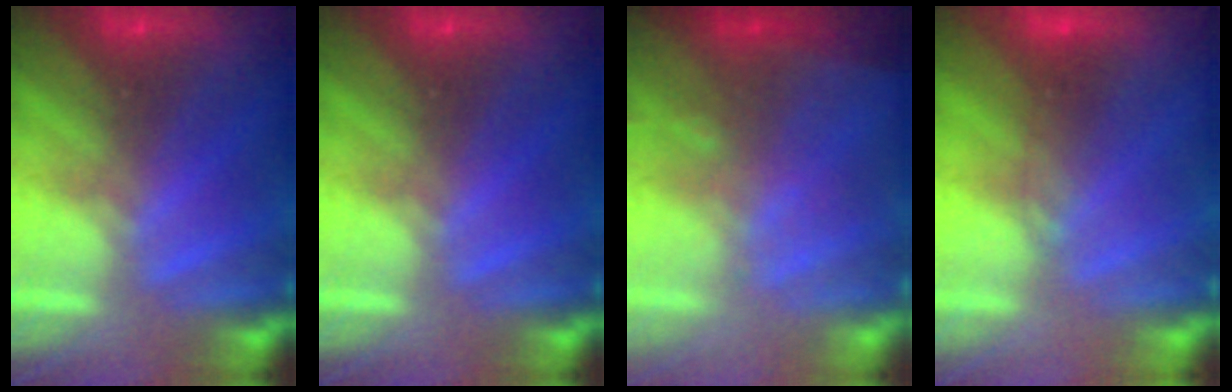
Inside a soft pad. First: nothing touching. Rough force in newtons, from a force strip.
{"total": 0.0}
{"total": 2.6}
{"total": 1.7}